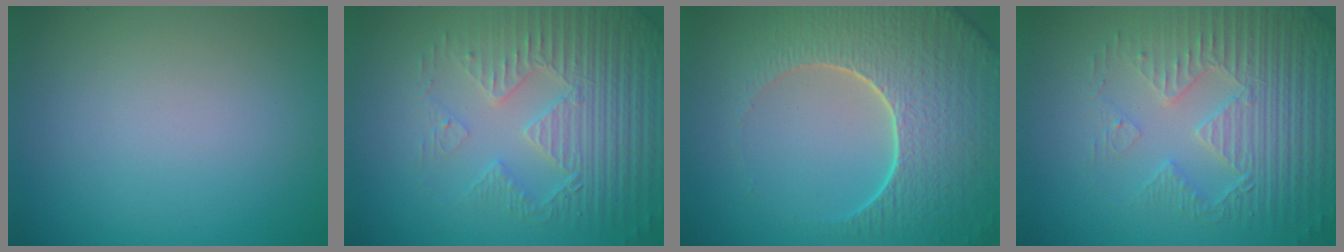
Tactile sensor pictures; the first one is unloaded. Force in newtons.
{"total": 5.0, "press": 4.7, "slide": 1.8}
{"total": 8.6, "press": 6.4, "slide": 5.7}
{"total": 5.0, "press": 4.7, "slide": 1.8}